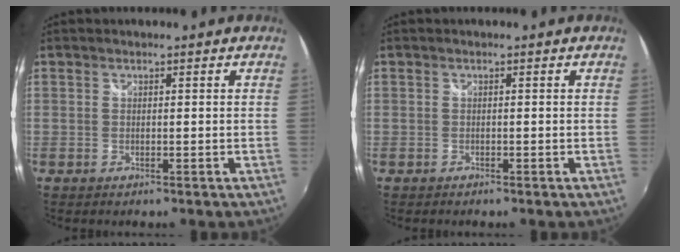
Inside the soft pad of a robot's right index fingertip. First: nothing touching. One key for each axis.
{"total": 0.5, "fx": -0.5, "fy": 0.2, "fz": 0.1, "tx": -0.005, "ty": -0.003, "tz": -0.009}